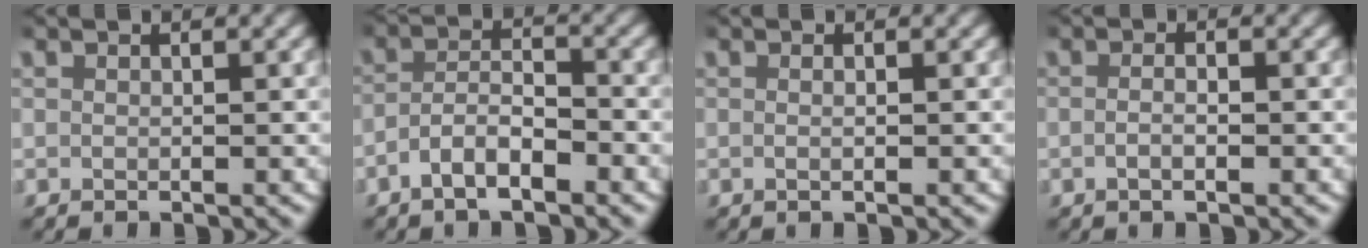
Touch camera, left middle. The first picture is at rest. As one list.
[{"total": 3.5, "force": [-2.4, 1.7, 2.0], "torque": [-0.029, 0.001, -0.049]}, {"total": 0.6, "force": [-0.2, -0.1, 0.6], "torque": [-0.014, -0.002, -0.003]}, {"total": 1.4, "force": [-0.7, 0.2, 1.2], "torque": [-0.023, -0.003, -0.012]}]